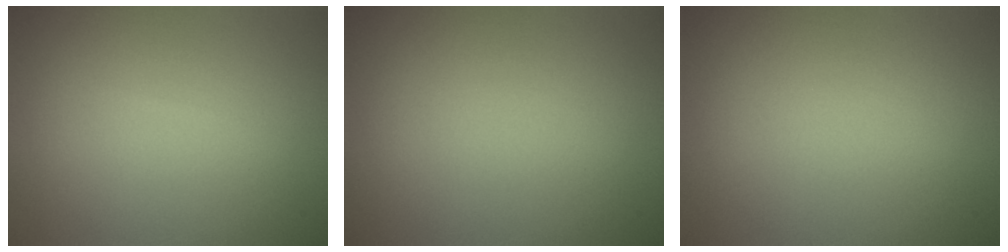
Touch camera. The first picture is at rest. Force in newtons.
{"total": 0.0}
{"total": 0.0}